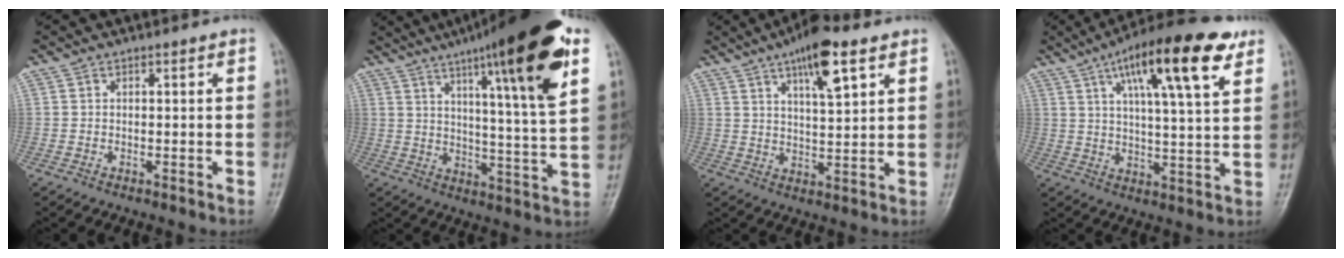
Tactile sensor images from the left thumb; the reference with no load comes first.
{"total": 22.1, "force": [11.5, 2.5, 18.7], "torque": [-0.263, -0.033, 0.168]}
{"total": 10.8, "force": [6.1, 3.0, 8.4], "torque": [-0.124, -0.024, 0.098]}
{"total": 17.6, "force": [8.9, 4.3, 14.5], "torque": [-0.213, -0.018, 0.137]}